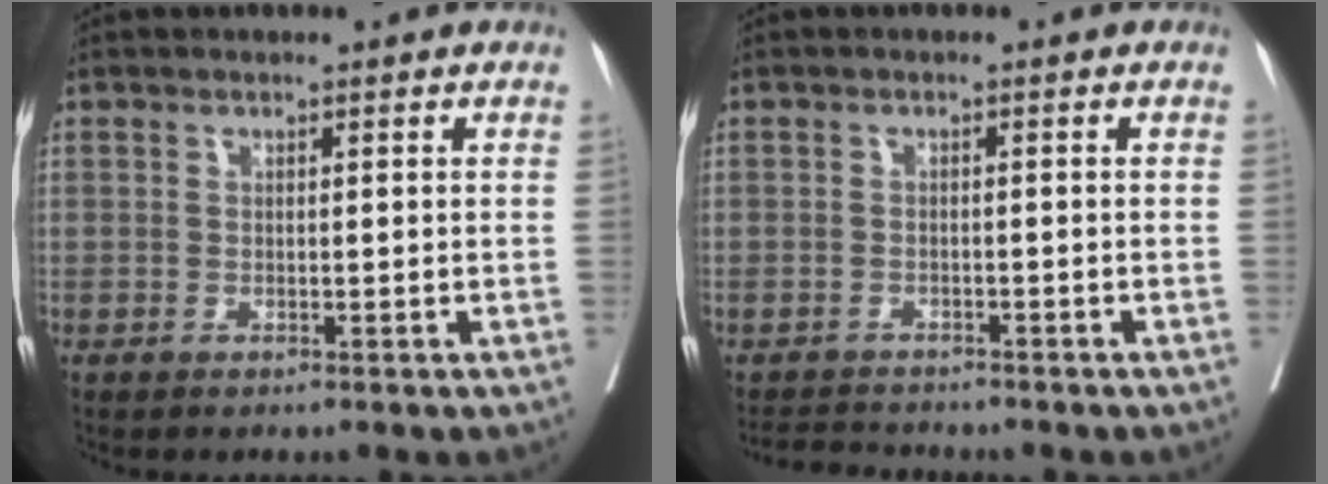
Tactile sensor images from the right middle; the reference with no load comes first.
{"total": 3.4, "force": [-3.3, 0.4, -0.1], "torque": [0.004, -0.013, -0.055]}